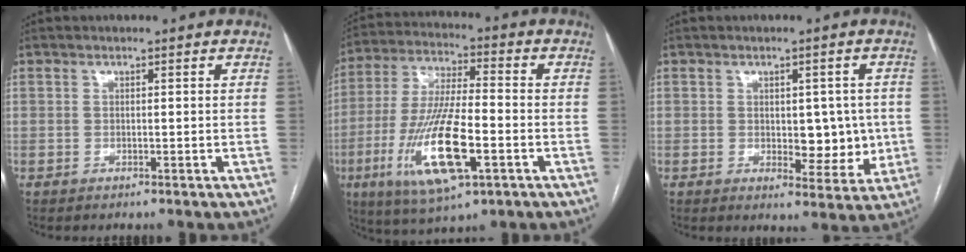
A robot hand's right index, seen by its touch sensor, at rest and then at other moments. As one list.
[{"total": 16.4, "force": [-5.5, 3.4, 15.1], "torque": [-0.311, -0.019, -0.093]}, {"total": 6.9, "force": [0.1, 3.9, 5.7], "torque": [-0.058, 0.003, 0.012]}]